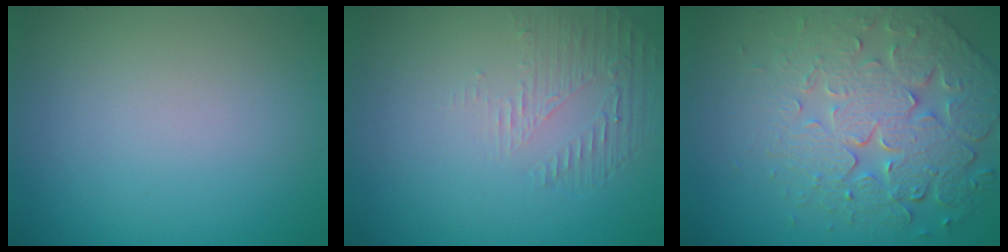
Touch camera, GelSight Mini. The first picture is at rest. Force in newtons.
{"total": 1.7, "press": 0.6, "slide": 1.6}
{"total": 7.9, "press": 5.7, "slide": 5.6}